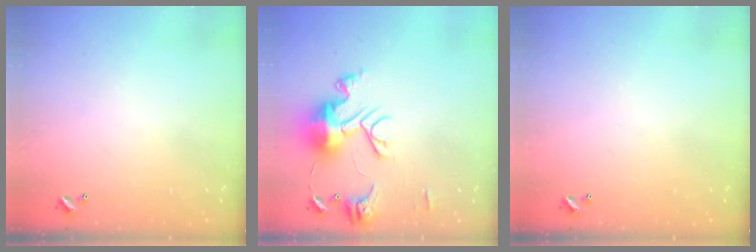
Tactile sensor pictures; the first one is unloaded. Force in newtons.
{"total": 13.5, "press": 13.5, "slide": 1.0}
{"total": 0.0}